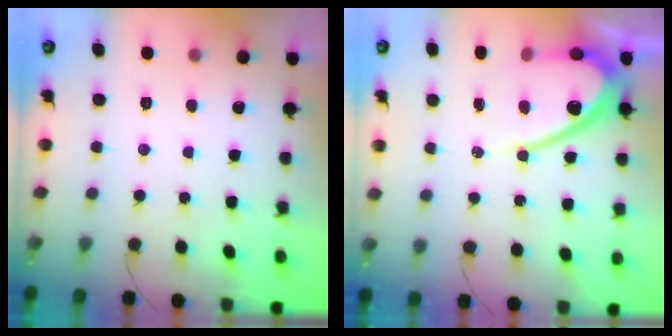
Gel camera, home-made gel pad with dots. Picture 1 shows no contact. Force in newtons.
{"total": 12.6, "press": 12.6, "slide": 0.9}